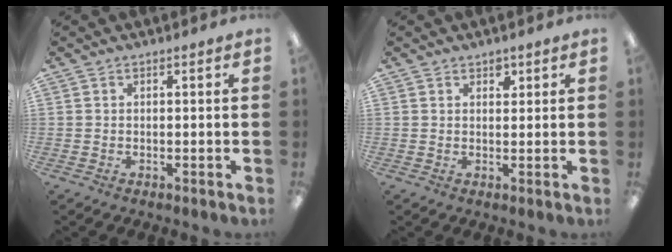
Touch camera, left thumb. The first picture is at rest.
{"total": 1.7, "force": [1.3, 0.9, 0.6], "torque": [0.003, -0.006, 0.020]}